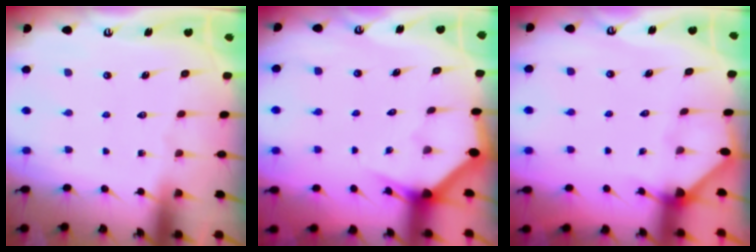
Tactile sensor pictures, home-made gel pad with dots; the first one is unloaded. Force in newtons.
{"total": 2.7, "press": 2.7, "slide": 0.1}
{"total": 2.7, "press": 2.7, "slide": 0.2}